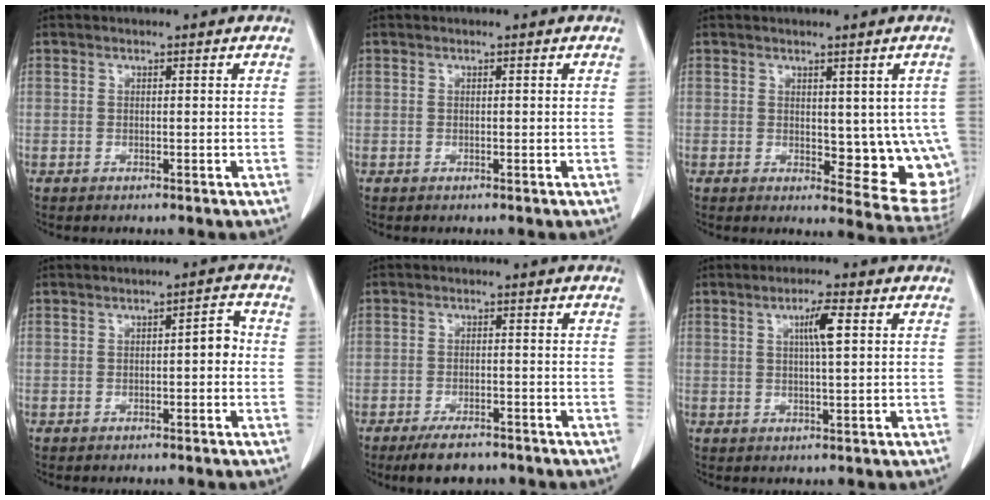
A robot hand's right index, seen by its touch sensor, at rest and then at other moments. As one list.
[{"total": 0.0}, {"total": 10.3, "force": [0.2, 4.8, 9.1], "torque": [-0.084, -0.017, 0.011]}, {"total": 3.0, "force": [-0.3, 0.9, 2.8], "torque": [-0.034, 0.012, -0.005]}, {"total": 5.5, "force": [-4.4, 1.9, 2.8], "torque": [-0.048, -0.004, -0.069]}, {"total": 4.3, "force": [1.3, 0.1, 4.1], "torque": [-0.070, 0.001, 0.022]}]